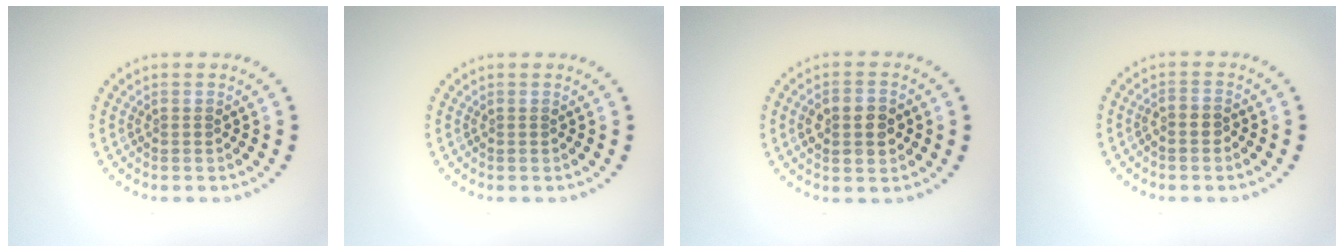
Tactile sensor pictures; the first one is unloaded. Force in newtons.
{"total": 0.0}
{"total": 3.7, "press": 3.7, "slide": 0.2}
{"total": 1.1, "press": 0.9, "slide": 0.6}